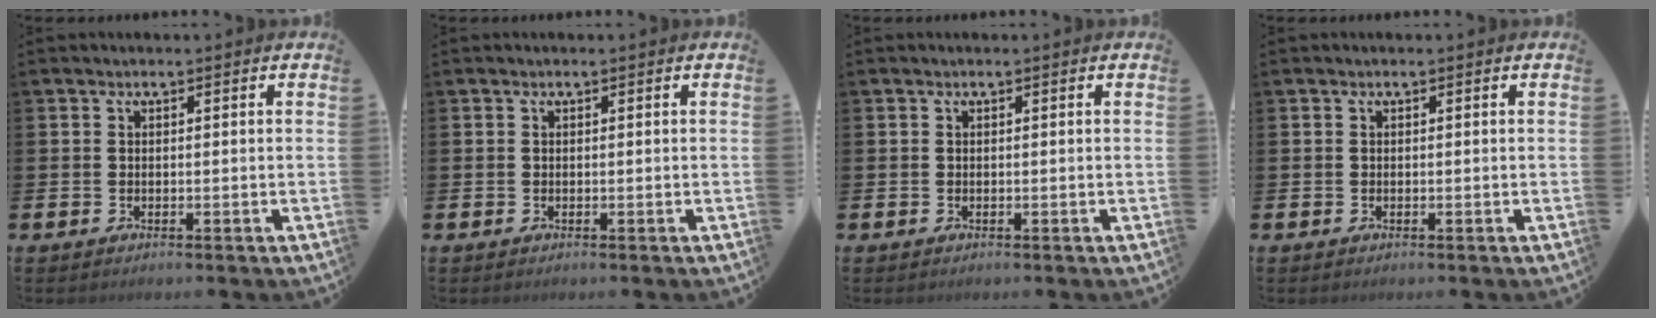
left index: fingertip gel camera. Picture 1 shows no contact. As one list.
[{"total": 0.0}, {"total": 0.0}, {"total": 0.0}]